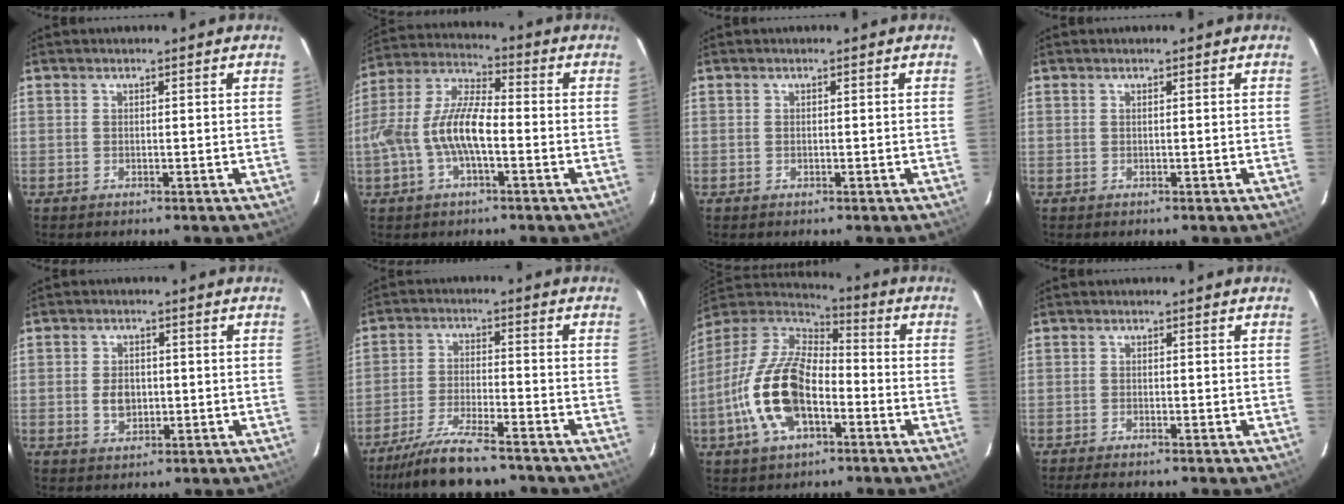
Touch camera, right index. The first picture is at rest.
{"total": 12.2, "force": [-2.9, 4.4, 11.0], "torque": [-0.235, 0.008, -0.055]}
{"total": 0.0}
{"total": 0.0}
{"total": 4.2, "force": [-0.5, 3.2, 2.8], "torque": [-0.051, 0.003, -0.005]}
{"total": 12.7, "force": [-10.9, 2.2, 6.2], "torque": [-0.144, -0.021, -0.187]}
{"total": 18.3, "force": [-5.9, 9.2, 14.6], "torque": [-0.311, -0.009, -0.115]}
{"total": 2.8, "force": [-2.5, 0.3, 1.3], "torque": [-0.032, -0.009, -0.043]}